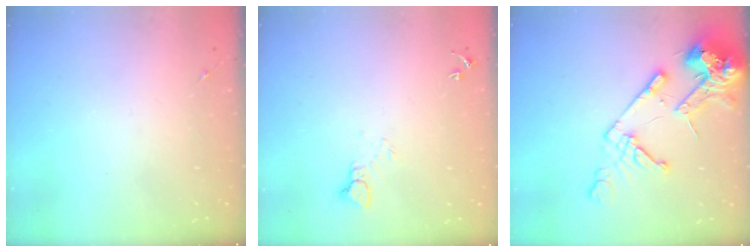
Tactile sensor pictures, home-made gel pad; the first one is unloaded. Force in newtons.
{"total": 4.5, "press": 4.5, "slide": 0.3}
{"total": 16.9, "press": 16.7, "slide": 2.4}